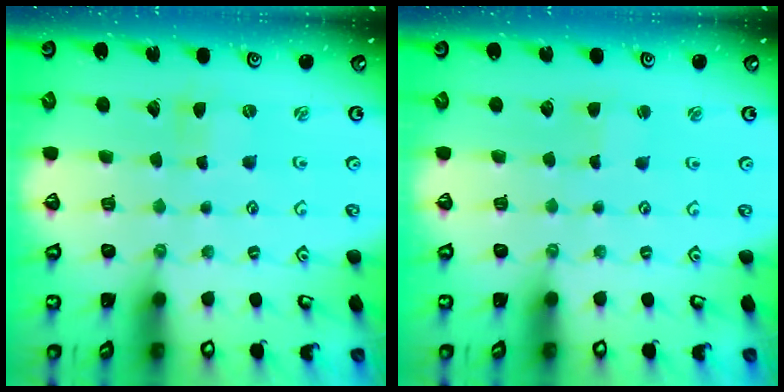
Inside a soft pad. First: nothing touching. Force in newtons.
{"total": 1.6, "press": 1.6, "slide": 0.3}